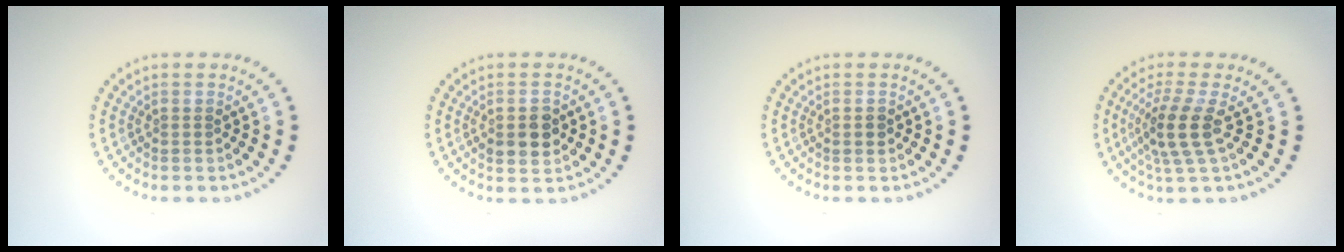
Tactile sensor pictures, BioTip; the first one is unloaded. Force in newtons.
{"total": 3.0, "press": 3.0, "slide": 0.2}
{"total": 0.9, "press": 0.9, "slide": 0.1}
{"total": 3.7, "press": 2.8, "slide": 2.3}